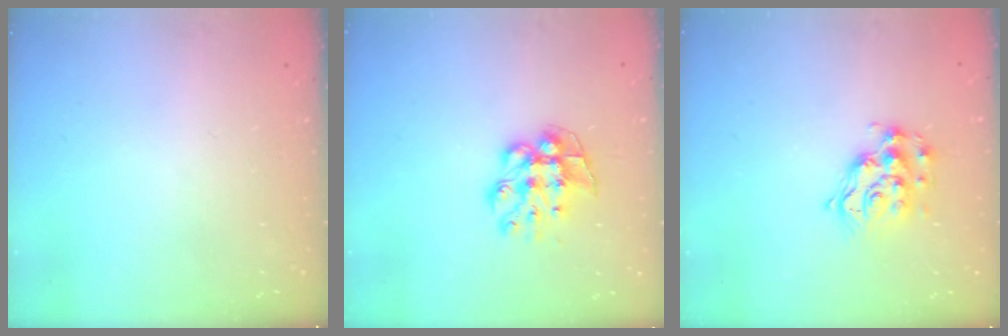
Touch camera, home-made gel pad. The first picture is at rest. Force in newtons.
{"total": 9.6, "press": 9.6, "slide": 0.6}
{"total": 12.7, "press": 12.7, "slide": 0.8}